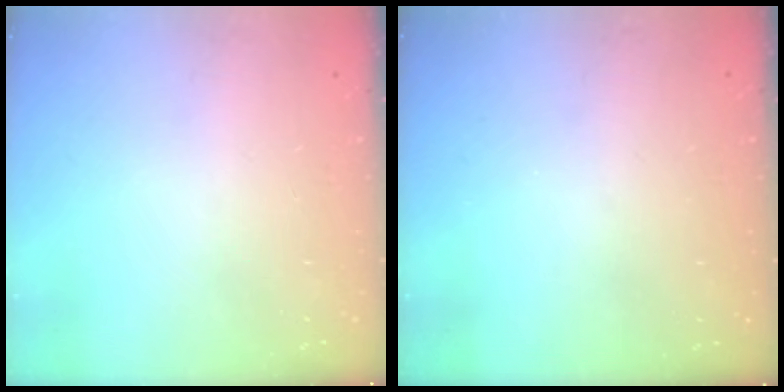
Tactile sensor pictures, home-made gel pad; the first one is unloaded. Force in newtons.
{"total": 3.0, "press": 3.0, "slide": 0.1}